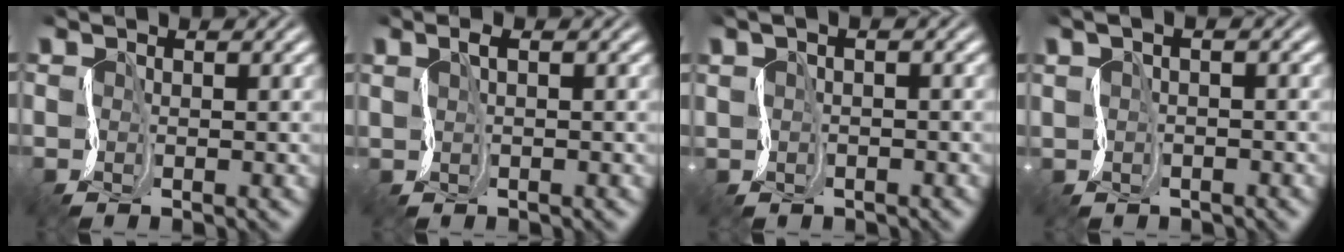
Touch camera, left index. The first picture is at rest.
{"total": 1.2, "force": [1.1, -0.4, -0.2], "torque": [-0.001, 0.012, 0.025]}
{"total": 0.8, "force": [0.8, 0.0, -0.1], "torque": [-0.004, 0.009, 0.019]}
{"total": 1.0, "force": [1.0, 0.0, 0.1], "torque": [-0.009, 0.011, 0.019]}